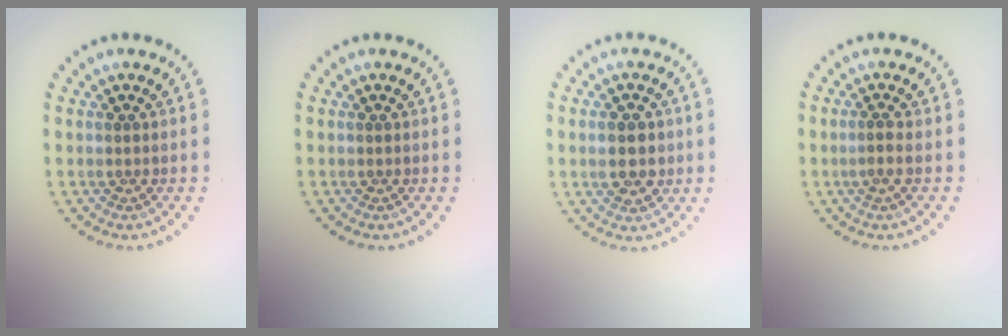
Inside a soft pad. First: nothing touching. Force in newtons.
{"total": 0.0}
{"total": 2.9, "press": 2.9, "slide": 0.2}
{"total": 1.0, "press": 0.6, "slide": 0.8}